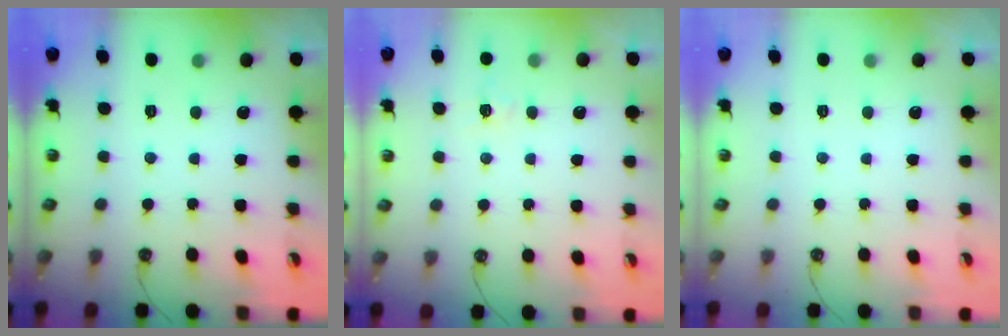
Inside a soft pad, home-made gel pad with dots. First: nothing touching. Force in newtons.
{"total": 4.9, "press": 4.8, "slide": 0.7}
{"total": 0.0}